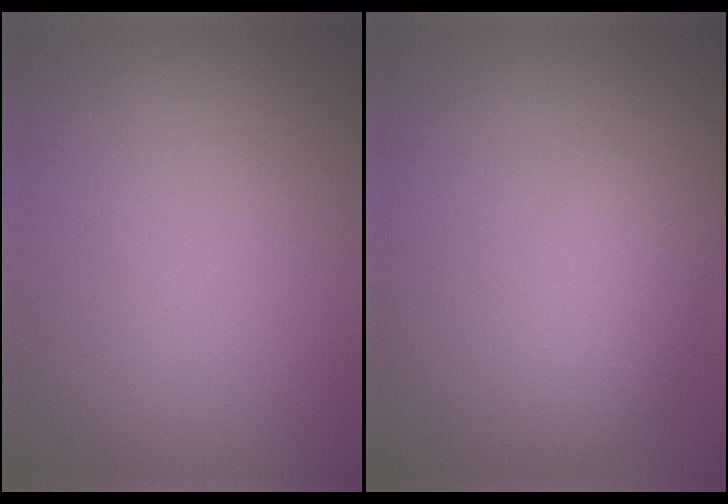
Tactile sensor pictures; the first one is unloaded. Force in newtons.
{"total": 3.2, "press": 3.1, "slide": 0.3}